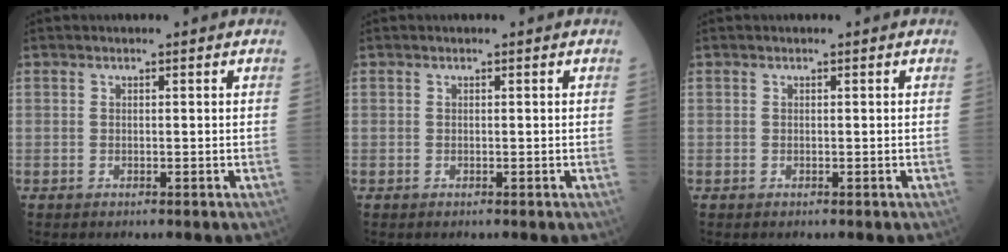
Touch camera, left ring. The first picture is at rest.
{"total": 0.0}
{"total": 0.0}